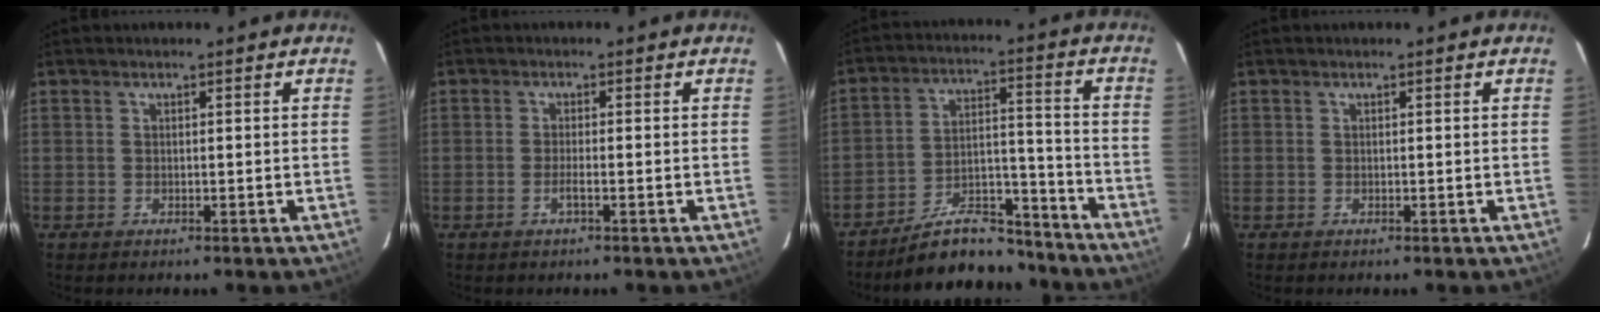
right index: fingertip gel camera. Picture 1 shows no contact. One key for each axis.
{"total": 1.8, "fx": -0.8, "fy": 0.4, "fz": 1.6, "tx": -0.033, "ty": 0.001, "tz": -0.015}
{"total": 12.8, "fx": -11.2, "fy": 4.1, "fz": 4.6, "tx": -0.069, "ty": 0.036, "tz": -0.189}
{"total": 0.0}